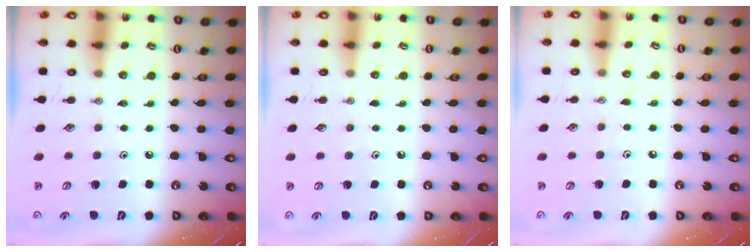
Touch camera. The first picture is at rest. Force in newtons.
{"total": 2.8, "press": 2.8, "slide": 0.3}
{"total": 4.9, "press": 4.9, "slide": 0.5}